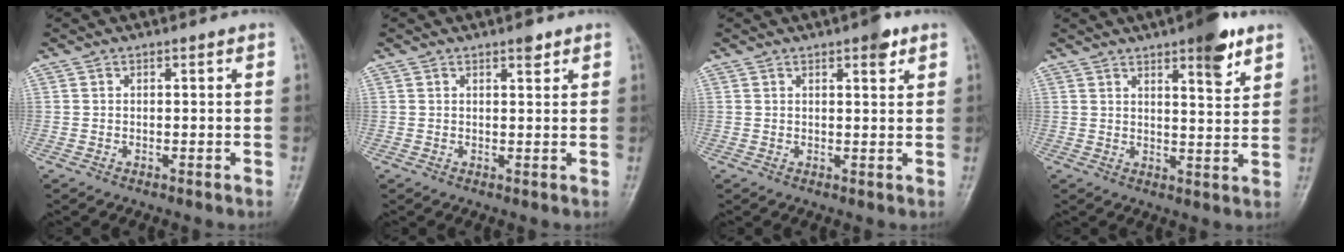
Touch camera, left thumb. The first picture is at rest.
{"total": 1.9, "force": [1.4, 0.6, 1.2], "torque": [-0.011, -0.007, 0.019]}
{"total": 3.2, "force": [2.0, 1.0, 2.3], "torque": [-0.025, -0.008, 0.024]}
{"total": 8.2, "force": [5.1, 2.1, 6.1], "torque": [-0.073, -0.028, 0.070]}